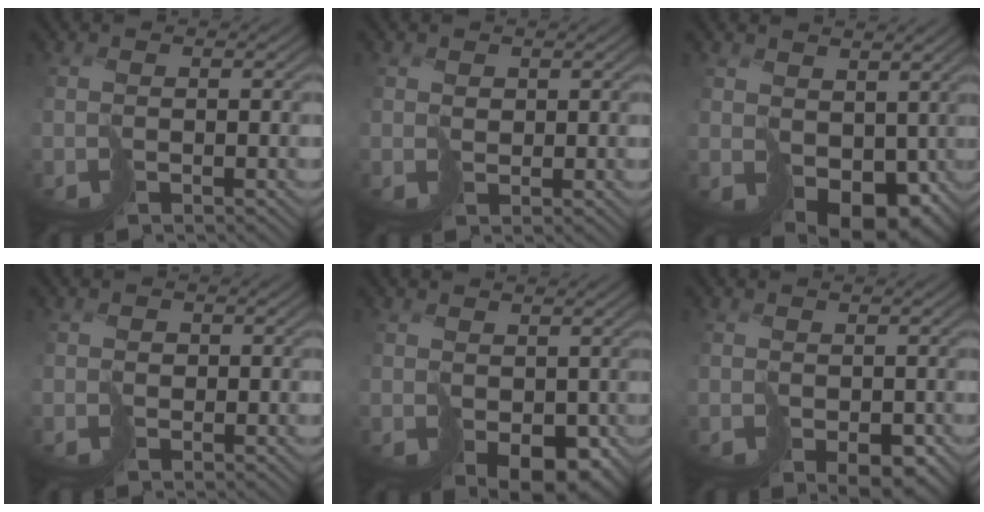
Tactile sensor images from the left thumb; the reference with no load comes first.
{"total": 1.7, "force": [1.5, 0.6, -0.1], "torque": [0.002, 0.006, 0.032]}
{"total": 9.1, "force": [0.8, 6.6, 6.2], "torque": [-0.118, -0.037, 0.040]}
{"total": 1.2, "force": [0.8, 1.0, -0.1], "torque": [0.004, 0.003, 0.013]}
{"total": 5.4, "force": [0.2, 3.9, 3.8], "torque": [-0.072, -0.026, 0.019]}
{"total": 3.0, "force": [-0.2, 2.1, 2.1], "torque": [-0.042, -0.011, 0.007]}